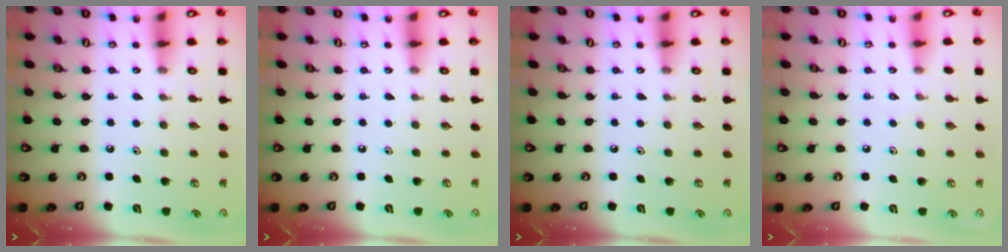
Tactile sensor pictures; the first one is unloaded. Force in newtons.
{"total": 0.0}
{"total": 0.0}
{"total": 0.0}